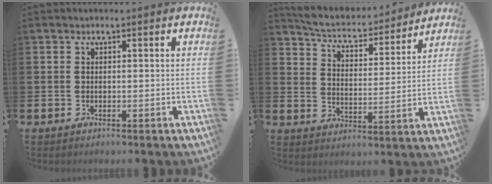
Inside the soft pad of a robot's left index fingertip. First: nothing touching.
{"total": 5.7, "force": [5.4, 1.3, 1.3], "torque": [-0.053, -0.046, 0.089]}